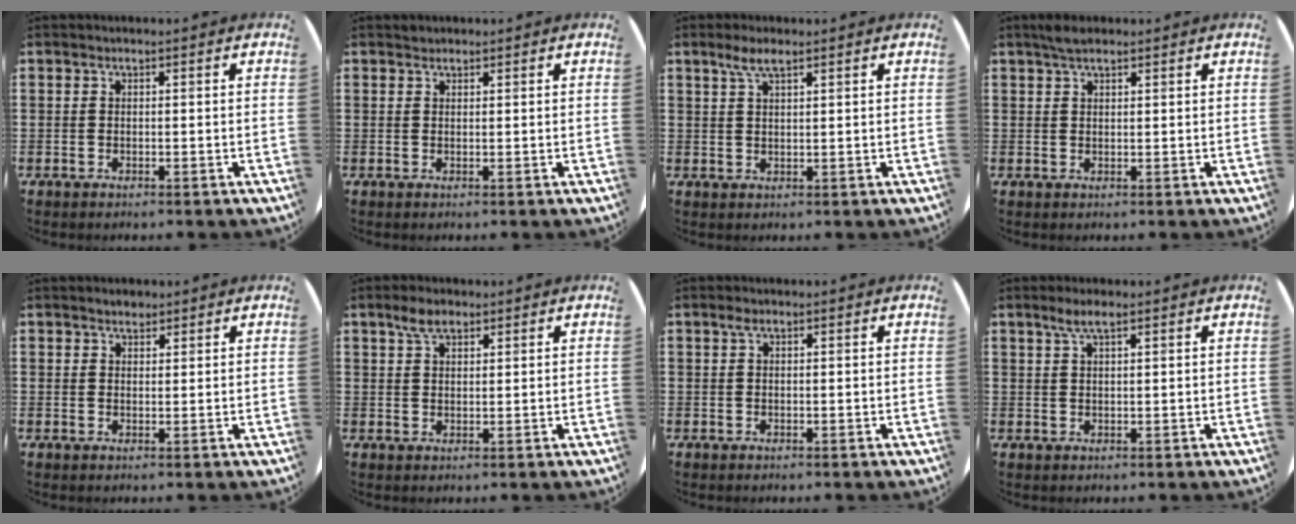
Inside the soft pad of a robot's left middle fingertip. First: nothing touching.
{"total": 0.7, "force": [0.6, 0.3, -0.1], "torque": [0.003, 0.004, 0.012]}
{"total": 3.3, "force": [2.2, 0.8, 2.4], "torque": [-0.050, 0.007, 0.038]}
{"total": 2.1, "force": [1.7, 0.6, 1.1], "torque": [-0.023, 0.007, 0.029]}
{"total": 1.6, "force": [1.5, 0.6, 0.2], "torque": [0.004, 0.001, 0.025]}
{"total": 3.4, "force": [2.5, 1.5, 1.7], "torque": [-0.029, 0.004, 0.044]}
{"total": 0.8, "force": [0.4, 0.3, 0.6], "torque": [-0.011, 0.005, 0.006]}
{"total": 2.8, "force": [1.9, 0.6, 2.0], "torque": [-0.041, 0.008, 0.032]}